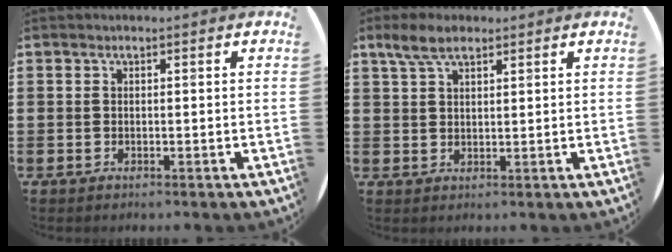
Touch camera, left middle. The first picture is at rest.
{"total": 4.7, "force": [3.3, 2.0, 2.6], "torque": [-0.049, 0.002, 0.059]}